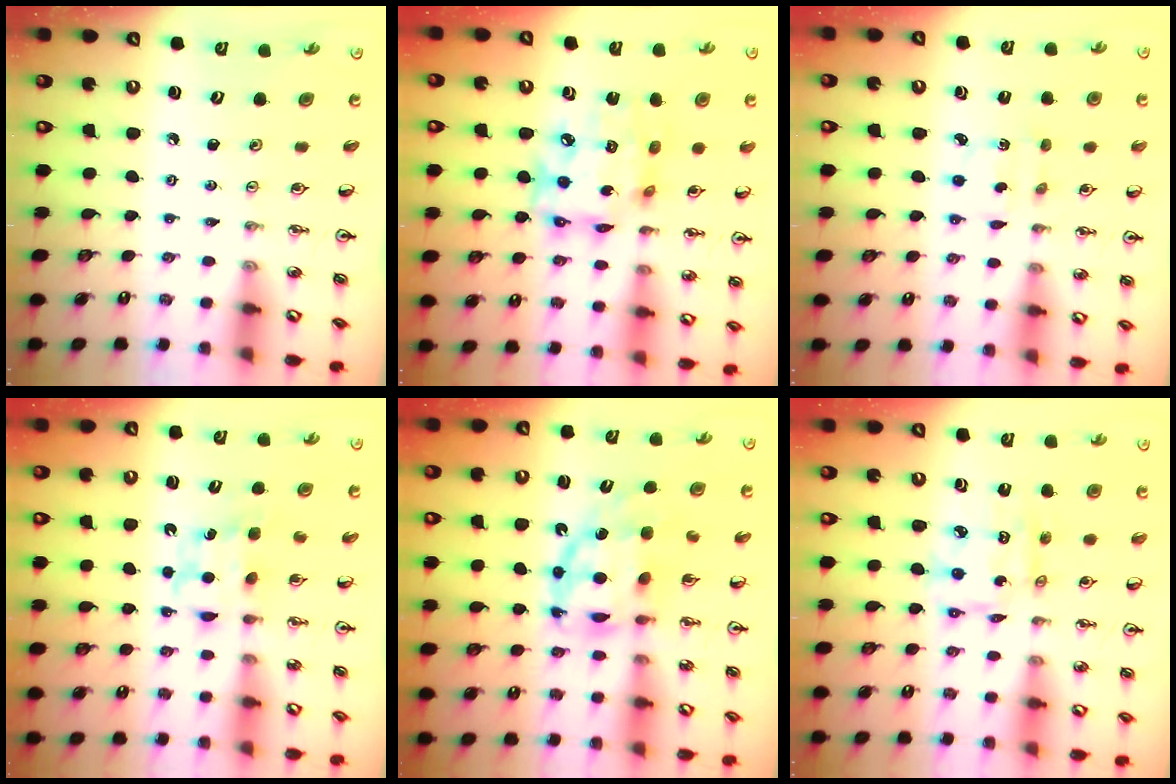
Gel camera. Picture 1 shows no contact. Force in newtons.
{"total": 14.3, "press": 14.3, "slide": 1.5}
{"total": 2.1, "press": 2.0, "slide": 0.7}
{"total": 6.0, "press": 5.9, "slide": 0.7}
{"total": 11.3, "press": 11.2, "slide": 1.6}
{"total": 7.3, "press": 7.3, "slide": 0.5}